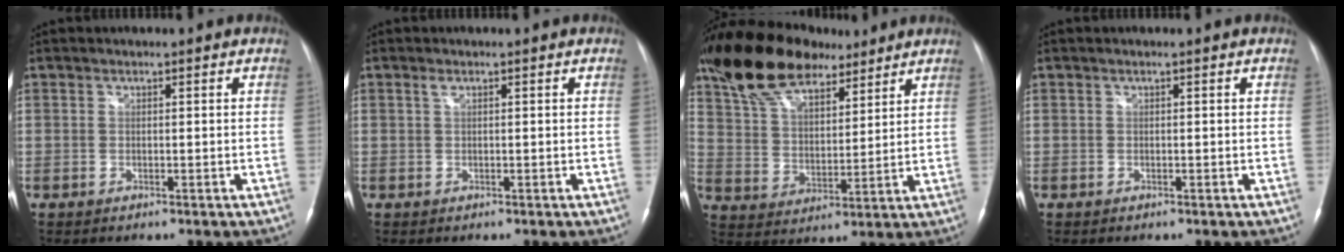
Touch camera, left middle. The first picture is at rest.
{"total": 0.7, "force": [0.5, 0.1, 0.5], "torque": [-0.010, 0.003, 0.009]}
{"total": 16.3, "force": [12.4, 6.6, 8.4], "torque": [-0.162, 0.032, 0.227]}
{"total": 0.0}